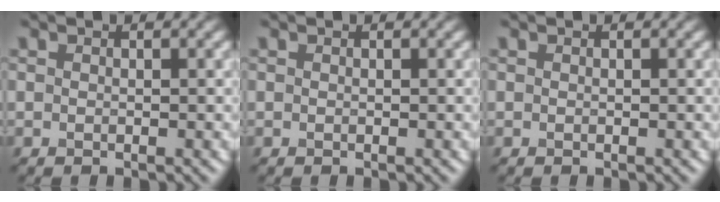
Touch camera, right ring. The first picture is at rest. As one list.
[{"total": 0.0}, {"total": 0.0}]